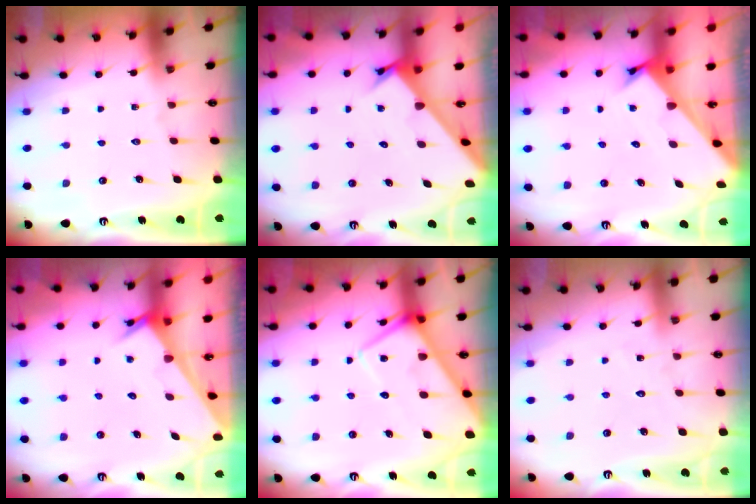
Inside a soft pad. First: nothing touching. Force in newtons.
{"total": 2.1, "press": 2.1, "slide": 0.2}
{"total": 2.3, "press": 2.3, "slide": 0.2}
{"total": 2.6, "press": 2.6, "slide": 0.1}
{"total": 8.3, "press": 8.3, "slide": 0.8}
{"total": 5.3, "press": 5.3, "slide": 0.5}